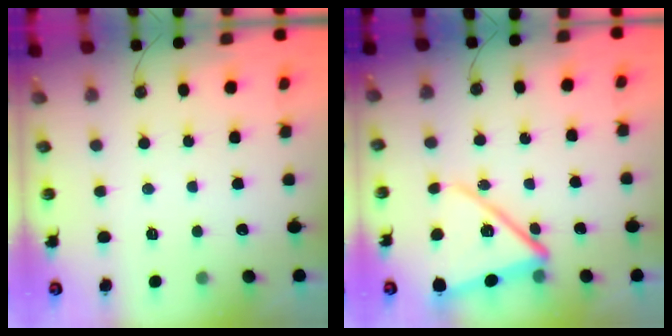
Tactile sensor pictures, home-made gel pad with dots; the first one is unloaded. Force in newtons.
{"total": 15.0, "press": 14.9, "slide": 1.6}